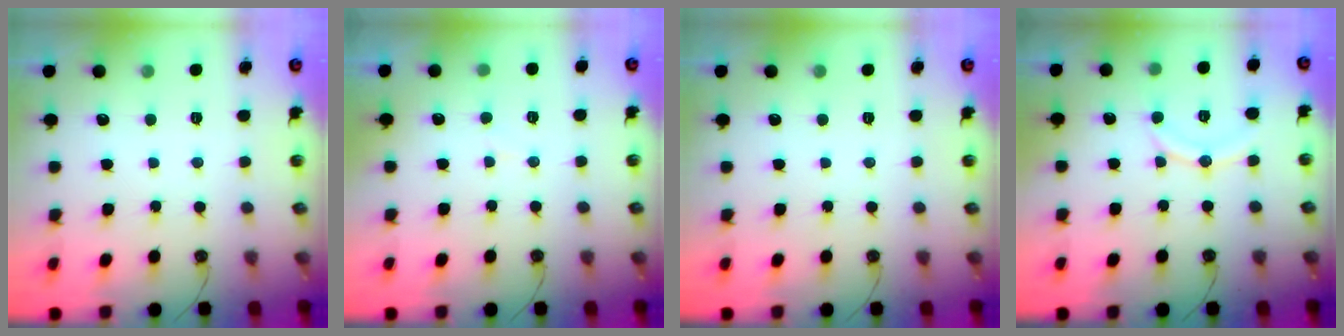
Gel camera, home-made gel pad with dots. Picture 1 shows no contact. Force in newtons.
{"total": 3.8, "press": 3.7, "slide": 0.9}
{"total": 0.0}
{"total": 9.3, "press": 9.3, "slide": 1.0}